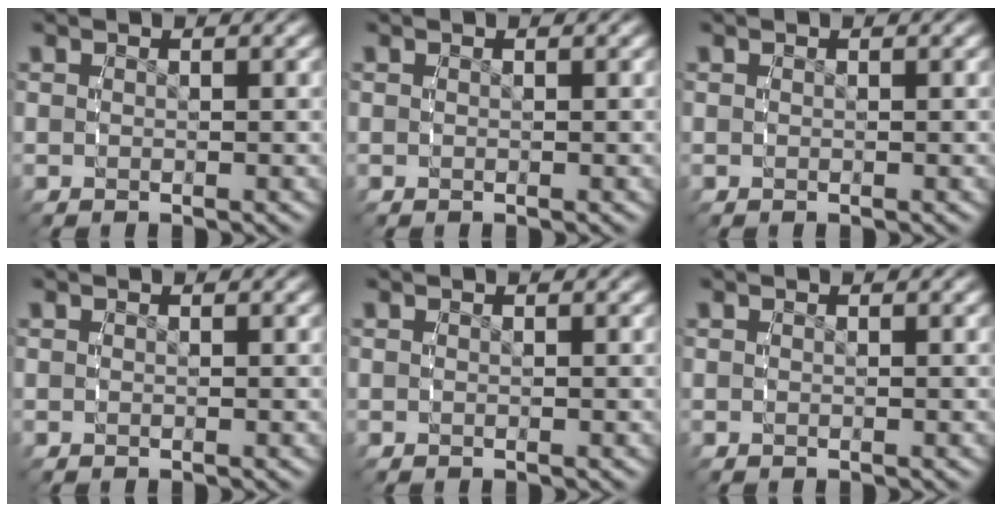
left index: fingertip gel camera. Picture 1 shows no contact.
{"total": 0.0}
{"total": 0.0}
{"total": 0.0}
{"total": 0.0}
{"total": 0.0}